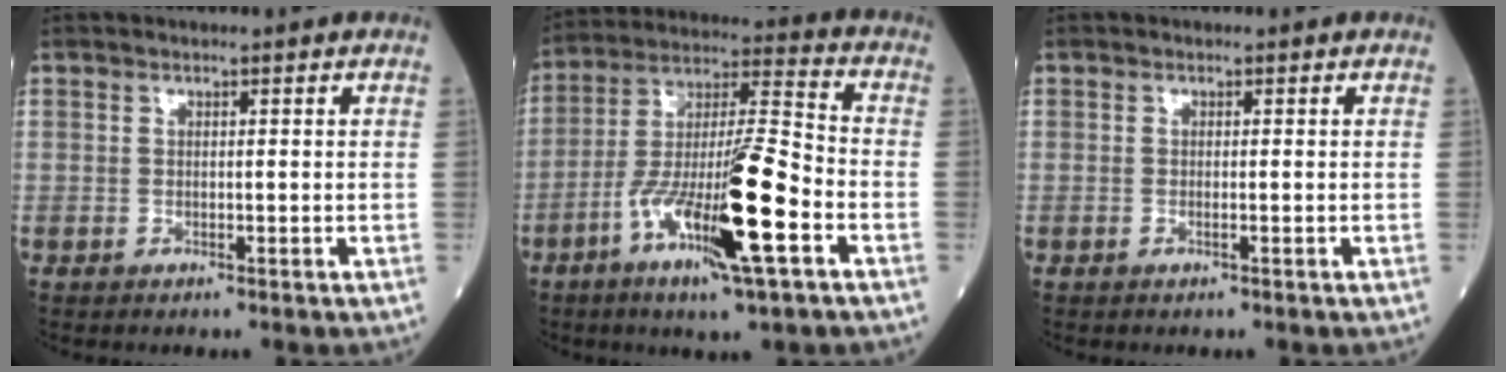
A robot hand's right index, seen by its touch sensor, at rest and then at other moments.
{"total": 17.3, "force": [-6.8, 1.1, 15.9], "torque": [-0.300, -0.013, -0.120]}
{"total": 0.7, "force": [-0.1, -0.2, 0.7], "torque": [-0.017, -0.003, -0.001]}